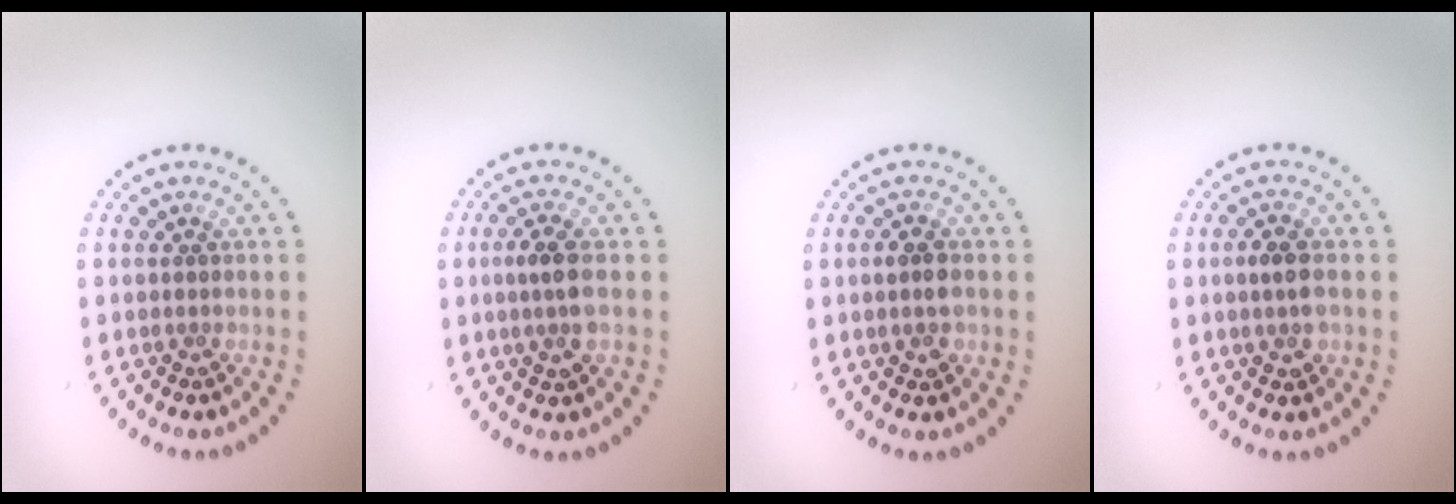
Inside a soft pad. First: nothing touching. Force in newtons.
{"total": 2.5, "press": 2.4, "slide": 0.7}
{"total": 2.0, "press": 2.0, "slide": 0.1}
{"total": 2.2, "press": 2.2, "slide": 0.2}